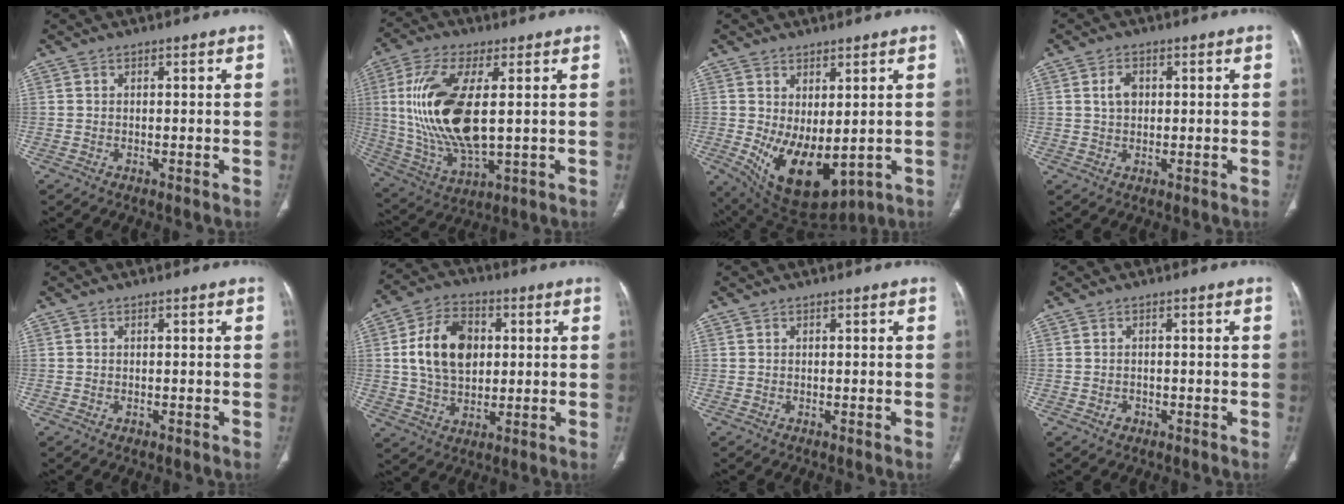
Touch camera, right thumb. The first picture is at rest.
{"total": 18.9, "force": [2.1, 7.9, 17.1], "torque": [-0.362, -0.016, 0.049]}
{"total": 12.6, "force": [-1.1, 6.5, 10.7], "torque": [-0.168, -0.021, 0.015]}
{"total": 3.4, "force": [0.8, 2.4, 2.3], "torque": [-0.039, 0.002, 0.015]}
{"total": 0.5, "force": [-0.3, 0.4, 0.3], "torque": [-0.005, 0.000, -0.002]}
{"total": 13.7, "force": [2.2, 9.4, 9.8], "torque": [-0.151, 0.003, 0.038]}
{"total": 0.0}
{"total": 1.4, "force": [-0.6, 1.1, 0.5], "torque": [-0.008, 0.006, -0.006]}